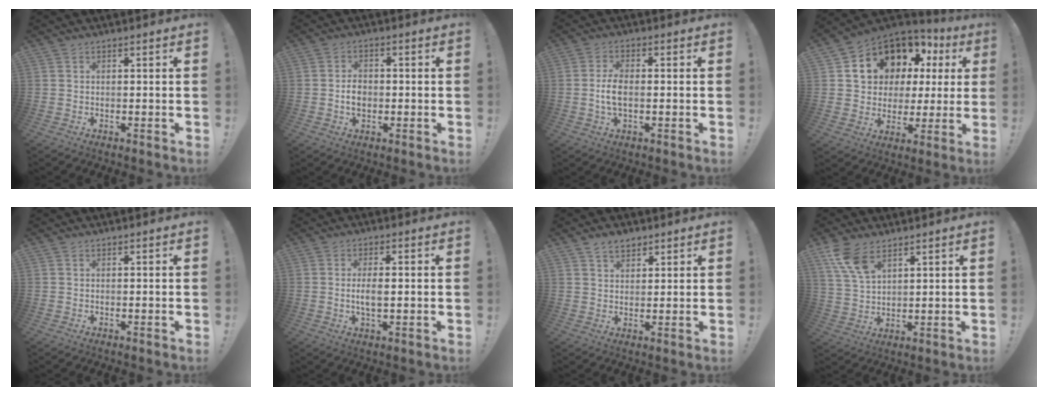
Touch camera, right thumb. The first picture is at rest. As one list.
[{"total": 4.3, "force": [-0.9, 3.2, 2.8], "torque": [-0.033, 0.000, -0.020]}, {"total": 5.4, "force": [-0.6, 2.3, 4.9], "torque": [-0.097, -0.003, -0.014]}, {"total": 12.8, "force": [7.6, 9.1, 4.9], "torque": [-0.083, -0.059, 0.156]}, {"total": 0.0}, {"total": 4.6, "force": [-0.2, 1.6, 4.4], "torque": [-0.069, -0.005, -0.009]}, {"total": 4.5, "force": [3.3, 2.7, 1.7], "torque": [-0.021, -0.014, 0.059]}, {"total": 9.2, "force": [5.9, 4.3, 5.7], "torque": [-0.108, -0.021, 0.116]}]